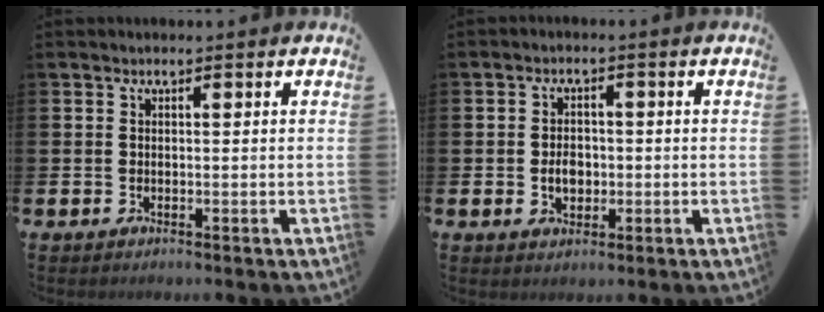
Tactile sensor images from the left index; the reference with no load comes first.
{"total": 3.1, "force": [-0.4, 2.3, 2.0], "torque": [-0.021, -0.002, -0.015]}